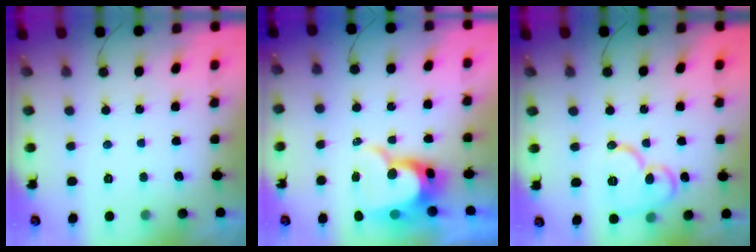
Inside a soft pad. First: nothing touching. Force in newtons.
{"total": 13.2, "press": 13.1, "slide": 1.3}
{"total": 13.6, "press": 13.5, "slide": 1.7}